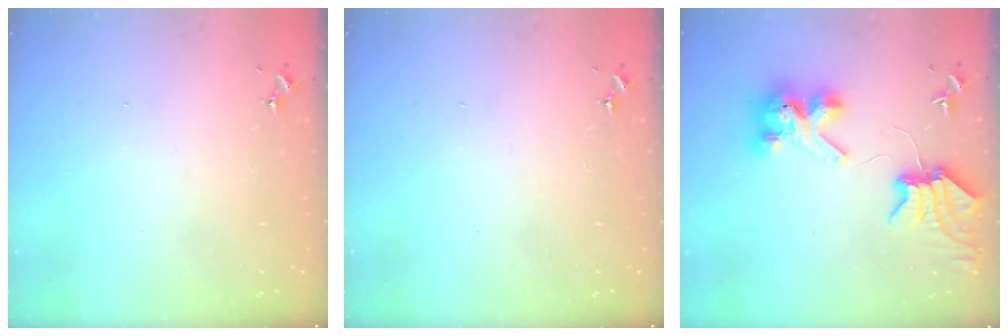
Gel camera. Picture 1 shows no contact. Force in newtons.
{"total": 0.0}
{"total": 8.1, "press": 8.0, "slide": 1.1}